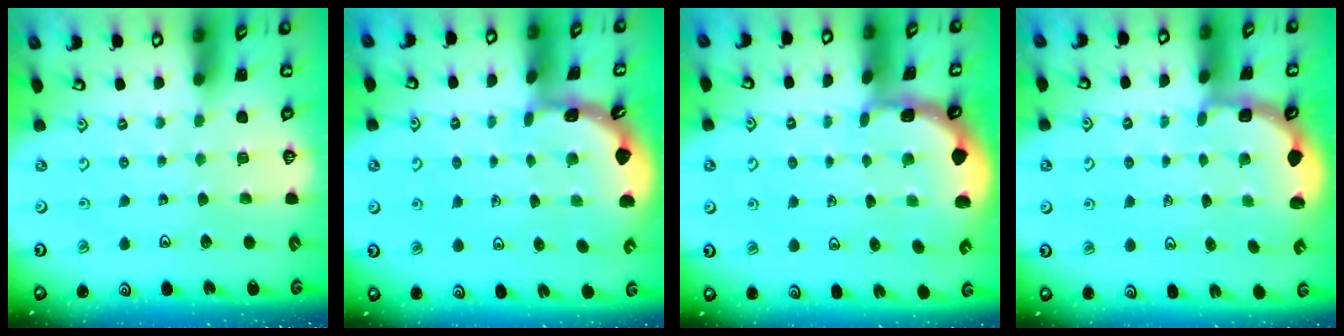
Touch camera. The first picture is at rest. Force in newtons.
{"total": 1.7, "press": 1.7, "slide": 0.1}
{"total": 1.0, "press": 1.0, "slide": 0.2}
{"total": 2.4, "press": 1.8, "slide": 1.6}